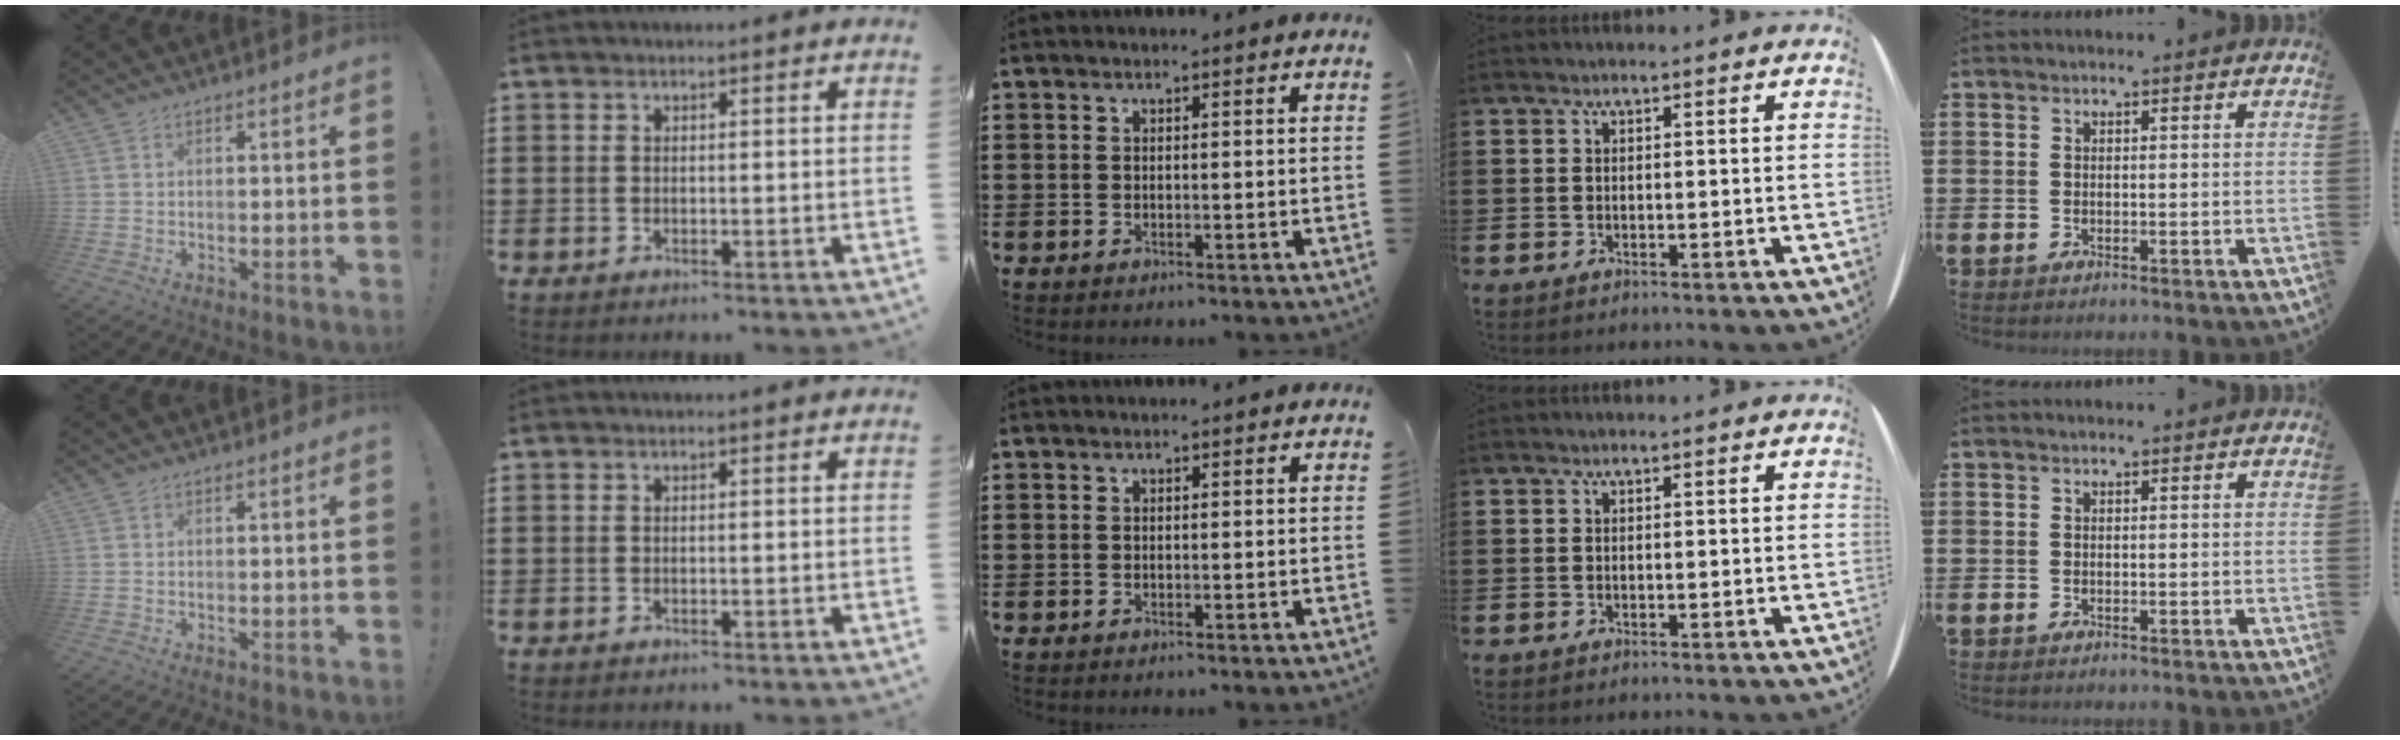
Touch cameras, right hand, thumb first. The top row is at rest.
{}